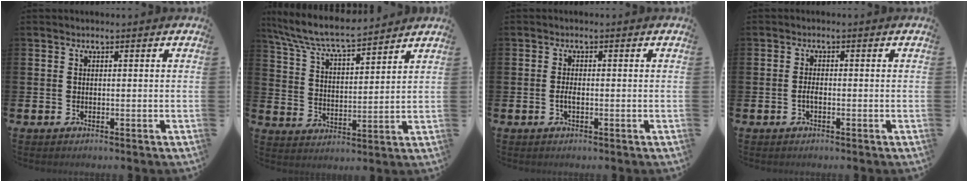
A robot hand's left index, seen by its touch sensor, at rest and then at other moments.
{"total": 7.5, "force": [7.0, 0.8, 2.6], "torque": [-0.079, -0.045, 0.121]}
{"total": 1.4, "force": [-0.4, 0.5, 1.2], "torque": [-0.017, -0.002, -0.010]}
{"total": 1.3, "force": [-0.5, 0.5, 1.1], "torque": [-0.014, -0.002, -0.012]}